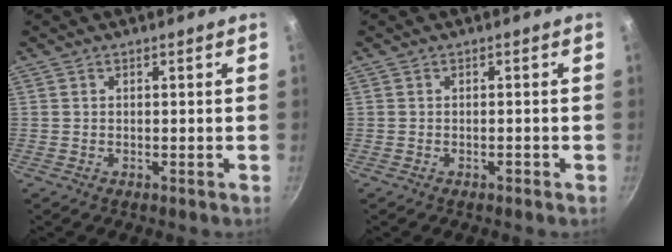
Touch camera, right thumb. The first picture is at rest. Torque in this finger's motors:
{"motor_torque": [-0.24, -0.27, 0.16, -0.05, 0.00]}